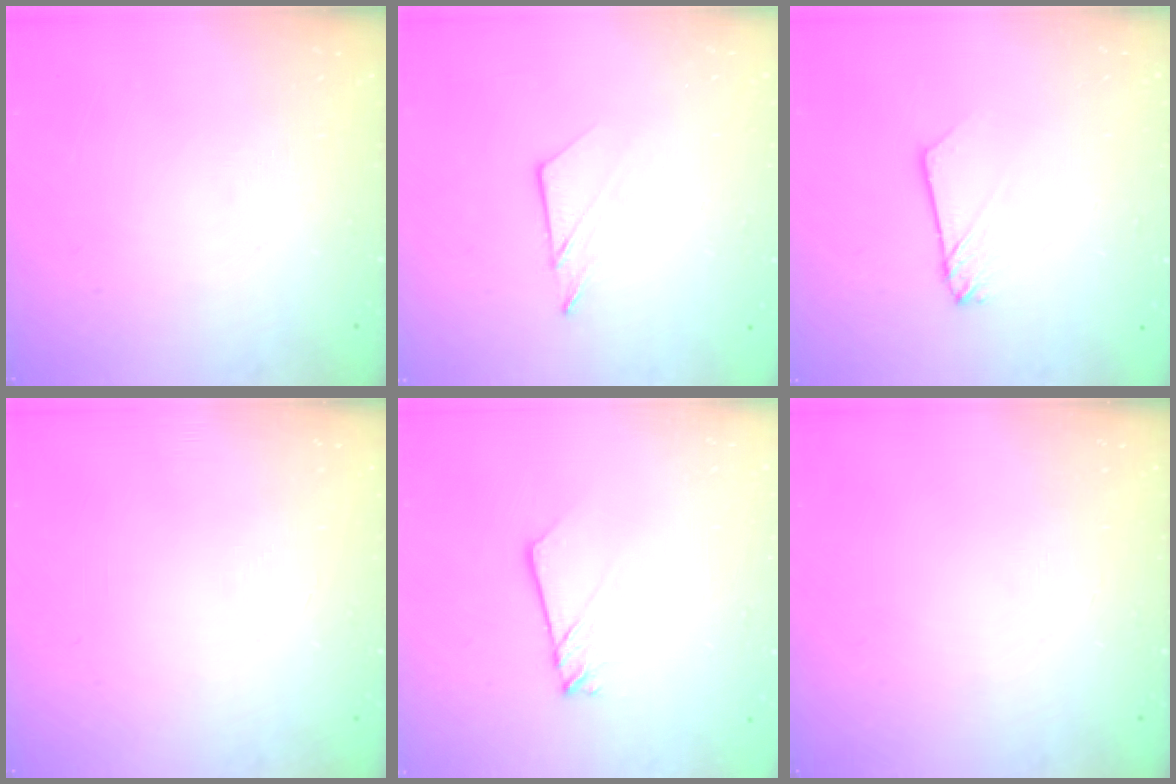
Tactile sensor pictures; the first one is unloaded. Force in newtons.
{"total": 4.5, "press": 4.5, "slide": 0.1}
{"total": 2.2, "press": 2.2, "slide": 0.1}
{"total": 0.0}
{"total": 2.4, "press": 2.4, "slide": 0.2}
{"total": 0.0}